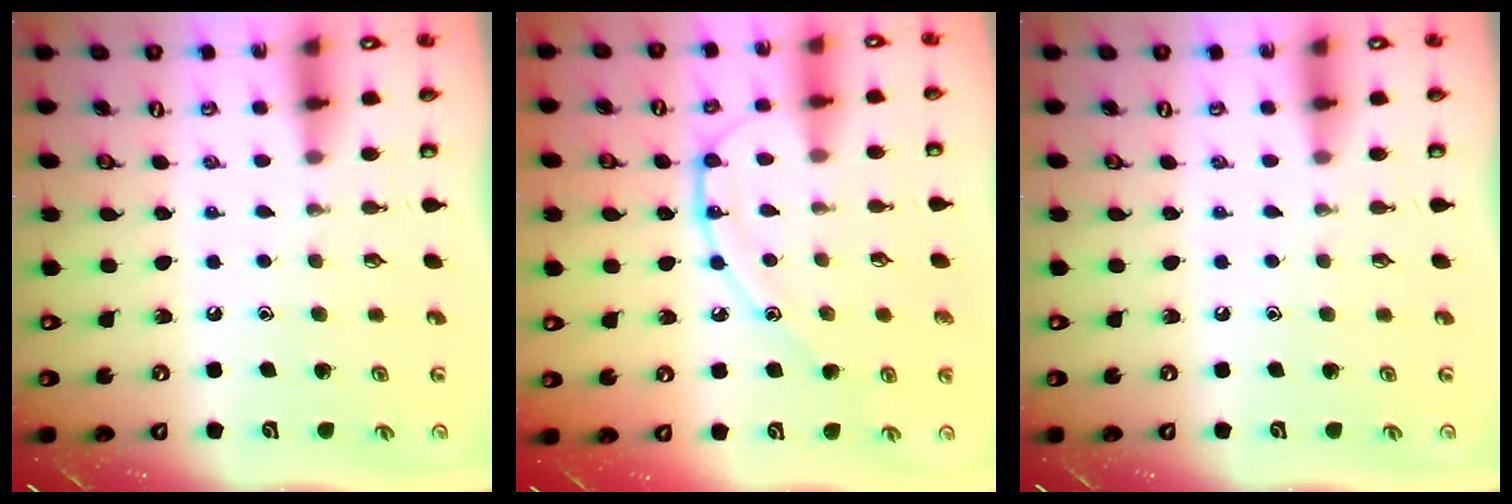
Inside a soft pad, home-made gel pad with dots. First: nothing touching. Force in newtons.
{"total": 9.9, "press": 9.9, "slide": 0.2}
{"total": 0.0}